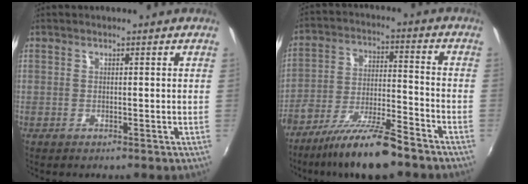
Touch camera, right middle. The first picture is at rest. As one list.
[{"total": 13.4, "force": [-10.5, 2.0, 8.1], "torque": [-0.162, -0.017, -0.187]}]